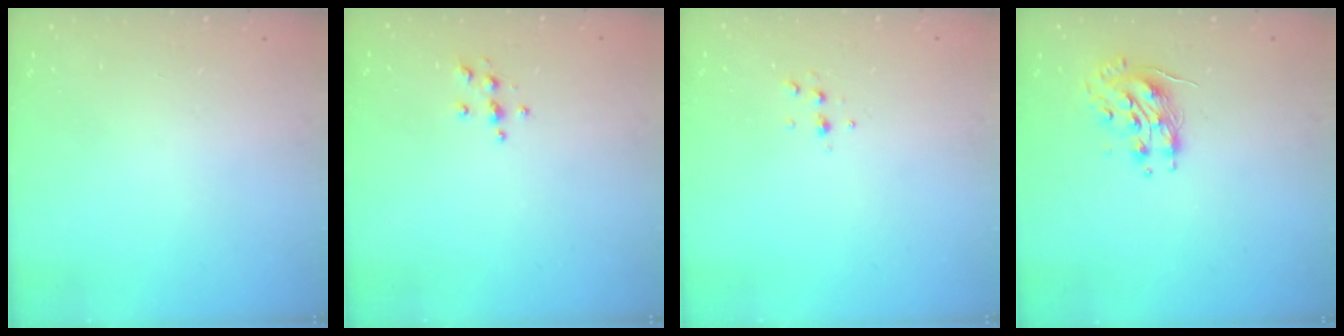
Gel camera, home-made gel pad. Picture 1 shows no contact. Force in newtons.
{"total": 3.9, "press": 3.8, "slide": 0.4}
{"total": 4.0, "press": 3.9, "slide": 0.9}
{"total": 8.5, "press": 8.4, "slide": 0.5}